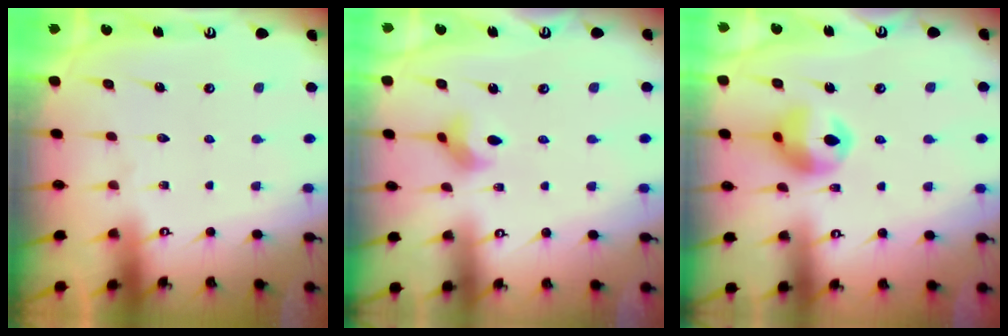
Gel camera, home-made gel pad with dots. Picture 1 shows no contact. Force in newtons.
{"total": 3.6, "press": 3.6, "slide": 0.6}
{"total": 11.8, "press": 11.7, "slide": 1.3}